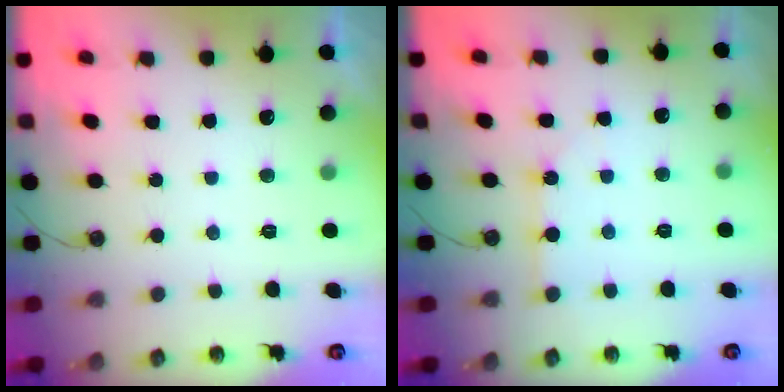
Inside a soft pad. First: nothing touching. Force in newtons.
{"total": 2.8, "press": 2.8, "slide": 0.2}